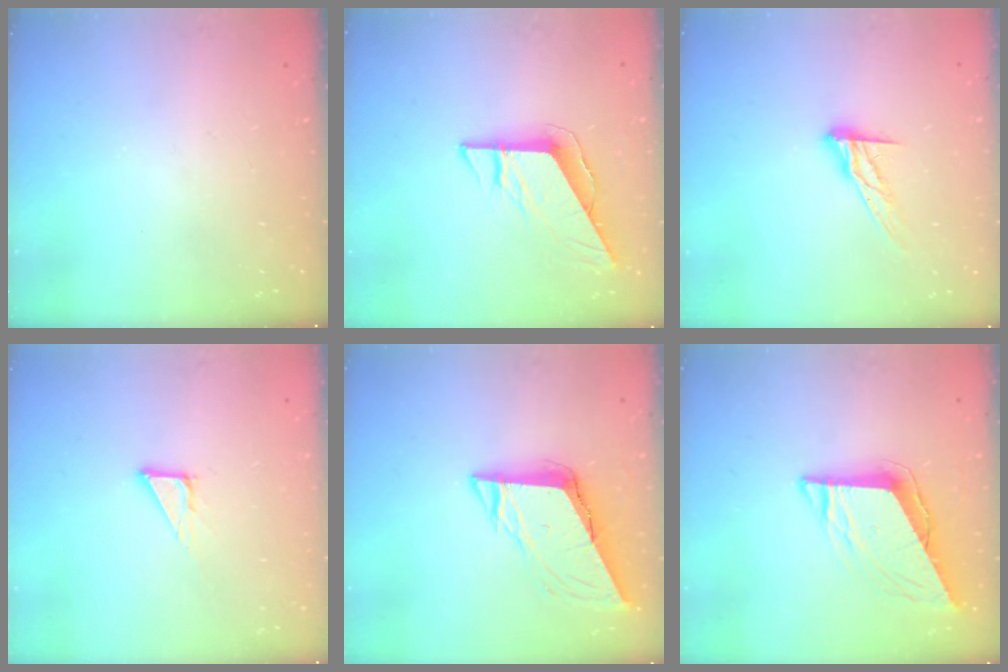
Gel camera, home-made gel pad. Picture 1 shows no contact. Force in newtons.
{"total": 8.3, "press": 8.3, "slide": 0.7}
{"total": 9.5, "press": 9.5, "slide": 0.6}
{"total": 4.8, "press": 4.8, "slide": 0.3}
{"total": 8.8, "press": 8.7, "slide": 1.2}
{"total": 9.6, "press": 9.6, "slide": 1.0}